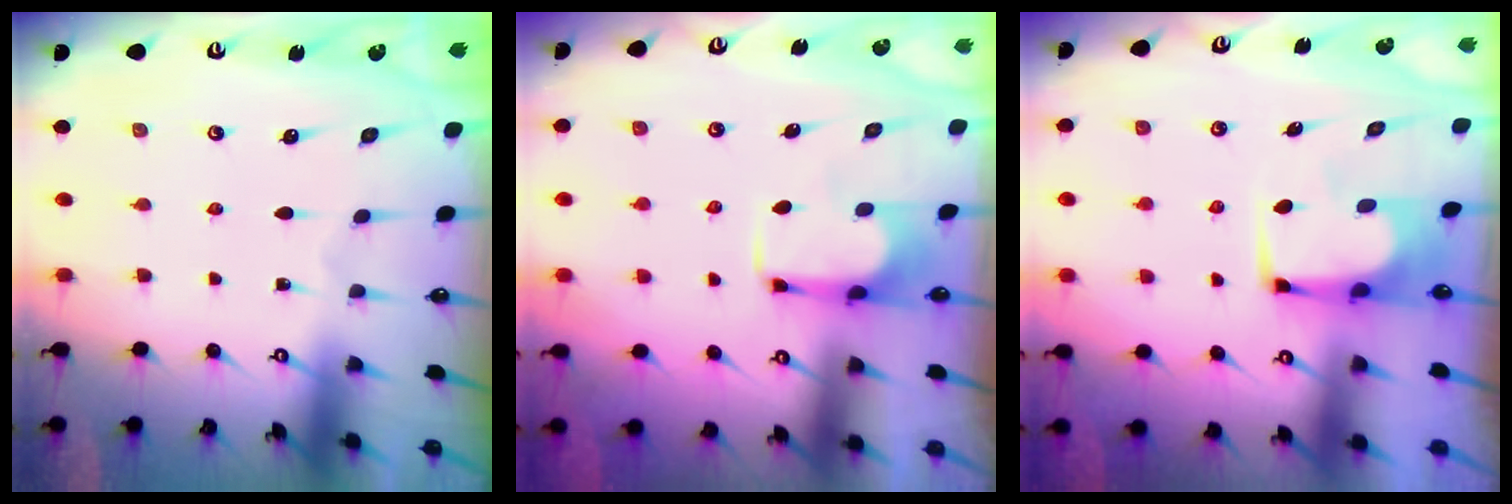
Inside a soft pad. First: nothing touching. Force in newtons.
{"total": 2.1, "press": 1.9, "slide": 0.8}
{"total": 0.8, "press": 0.7, "slide": 0.1}